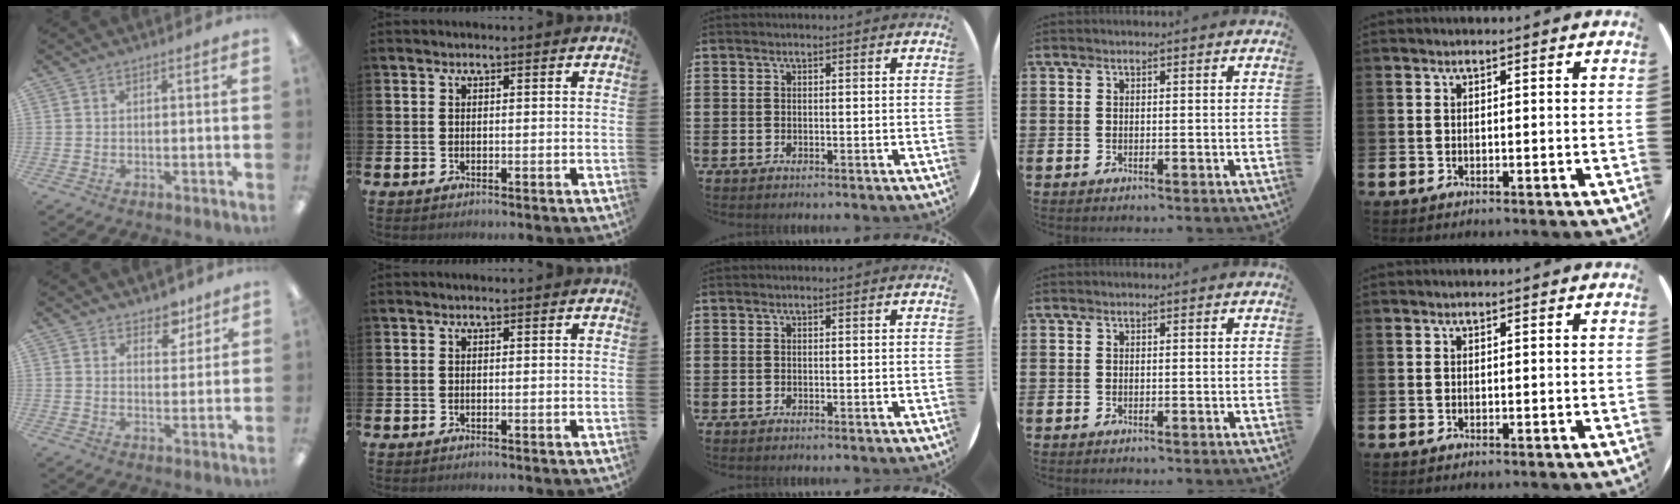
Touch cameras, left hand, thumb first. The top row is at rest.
{"thumb": {"total": 6.0, "force": [4.6, 3.4, 1.8], "torque": [-0.010, -0.024, 0.078]}}